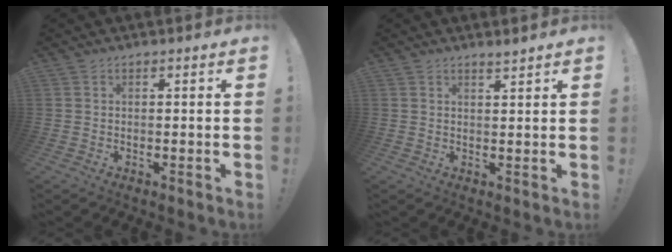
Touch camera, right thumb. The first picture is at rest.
{"total": 2.1, "force": [1.9, 0.3, 1.0], "torque": [-0.007, -0.012, 0.031]}